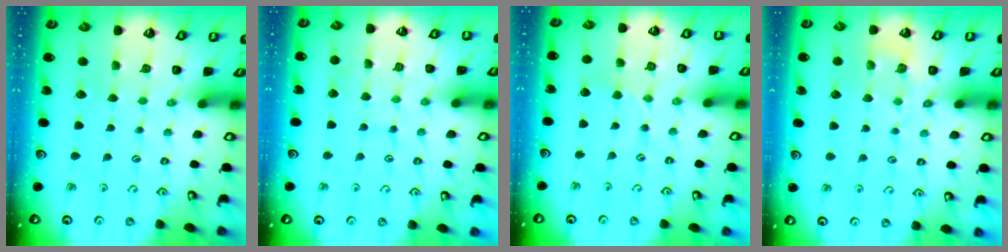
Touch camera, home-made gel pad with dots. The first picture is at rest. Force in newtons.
{"total": 5.9, "press": 5.9, "slide": 0.5}
{"total": 2.2, "press": 2.2, "slide": 0.3}
{"total": 5.0, "press": 4.7, "slide": 1.5}